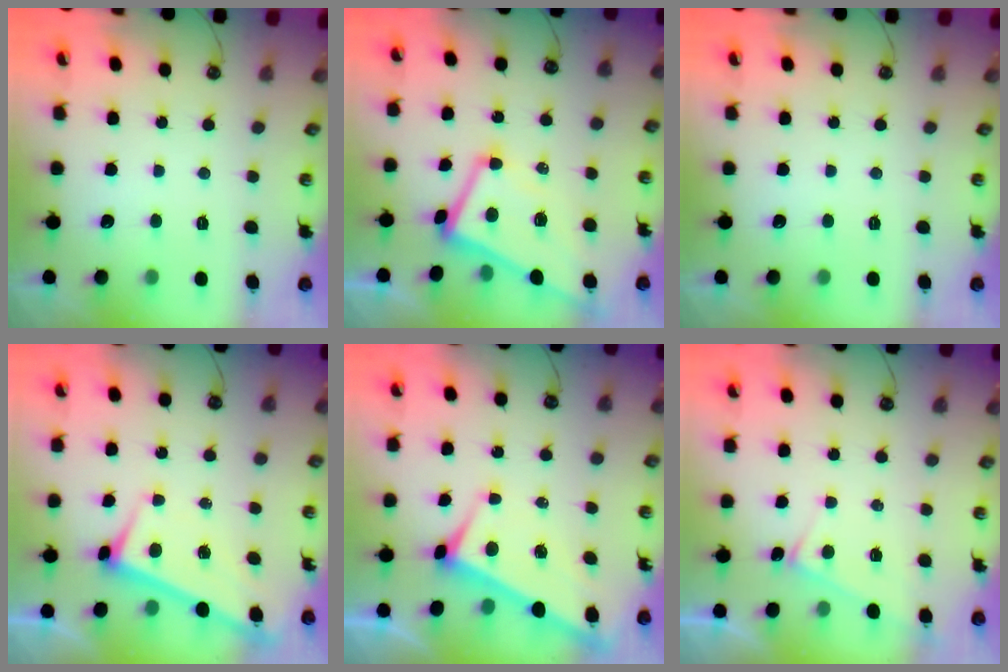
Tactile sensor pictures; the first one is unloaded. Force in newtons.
{"total": 1.1, "press": 0.7, "slide": 0.9}
{"total": 0.0}
{"total": 3.0, "press": 3.0, "slide": 0.1}
{"total": 3.2, "press": 3.2, "slide": 0.5}
{"total": 5.8, "press": 5.8, "slide": 0.2}